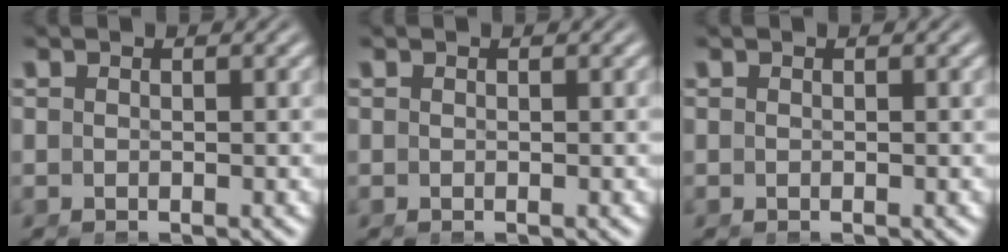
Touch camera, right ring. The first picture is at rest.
{"total": 0.0}
{"total": 0.0}